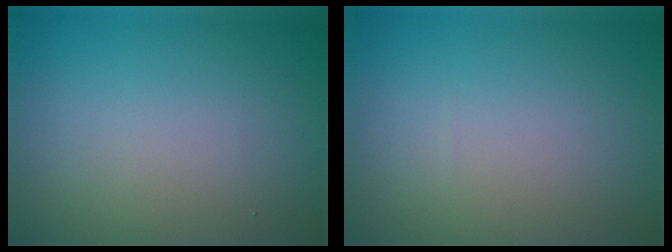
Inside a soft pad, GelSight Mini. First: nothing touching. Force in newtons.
{"total": 0.0}